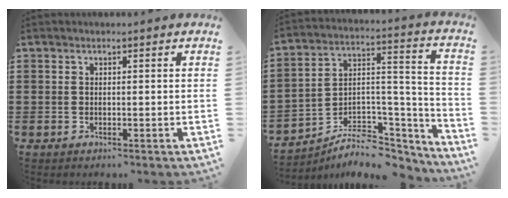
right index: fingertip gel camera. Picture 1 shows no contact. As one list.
[{"total": 7.1, "force": [-5.5, 3.8, 2.5], "torque": [-0.040, 0.008, -0.099]}]